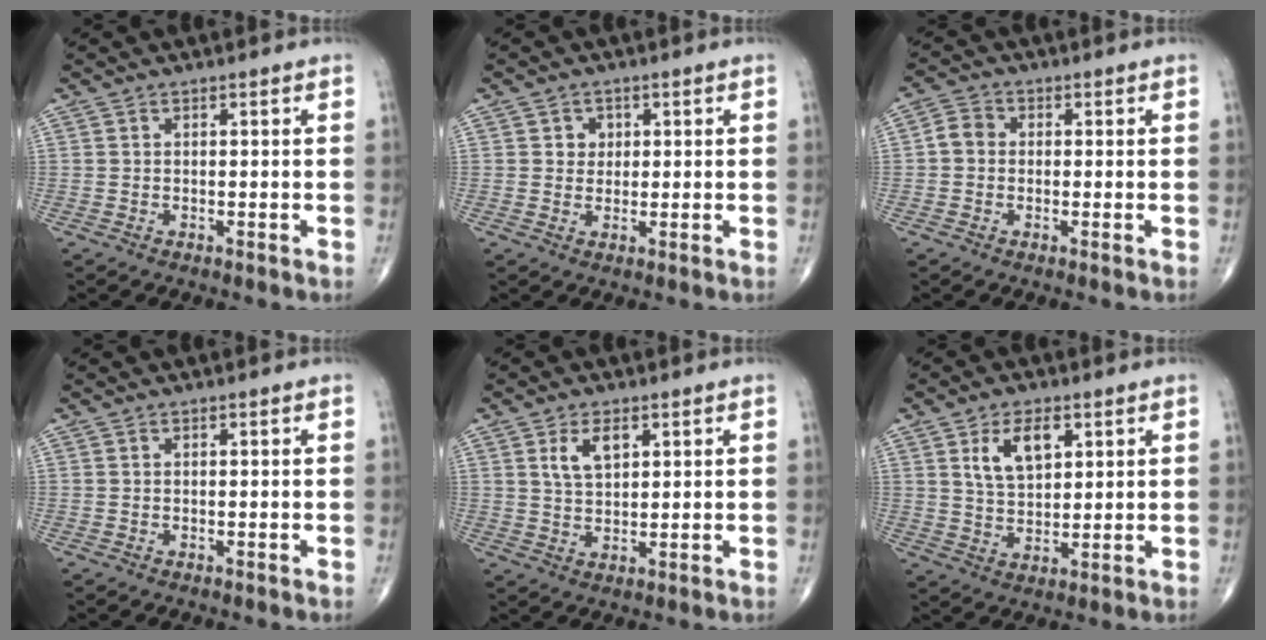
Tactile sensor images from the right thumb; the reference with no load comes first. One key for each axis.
{"total": 2.7, "fx": 0.7, "fy": 2.4, "fz": 0.9, "tx": 0.004, "ty": -0.001, "tz": 0.008}
{"total": 3.4, "fx": -0.2, "fy": 2.9, "fz": 1.7, "tx": -0.021, "ty": 0.010, "tz": -0.013}
{"total": 0.0}
{"total": 5.5, "fx": 2.3, "fy": 2.9, "fz": 4.0, "tx": -0.066, "ty": -0.010, "tz": 0.046}
{"total": 8.2, "fx": 3.4, "fy": 4.5, "fz": 6.0, "tx": -0.090, "ty": -0.015, "tz": 0.066}